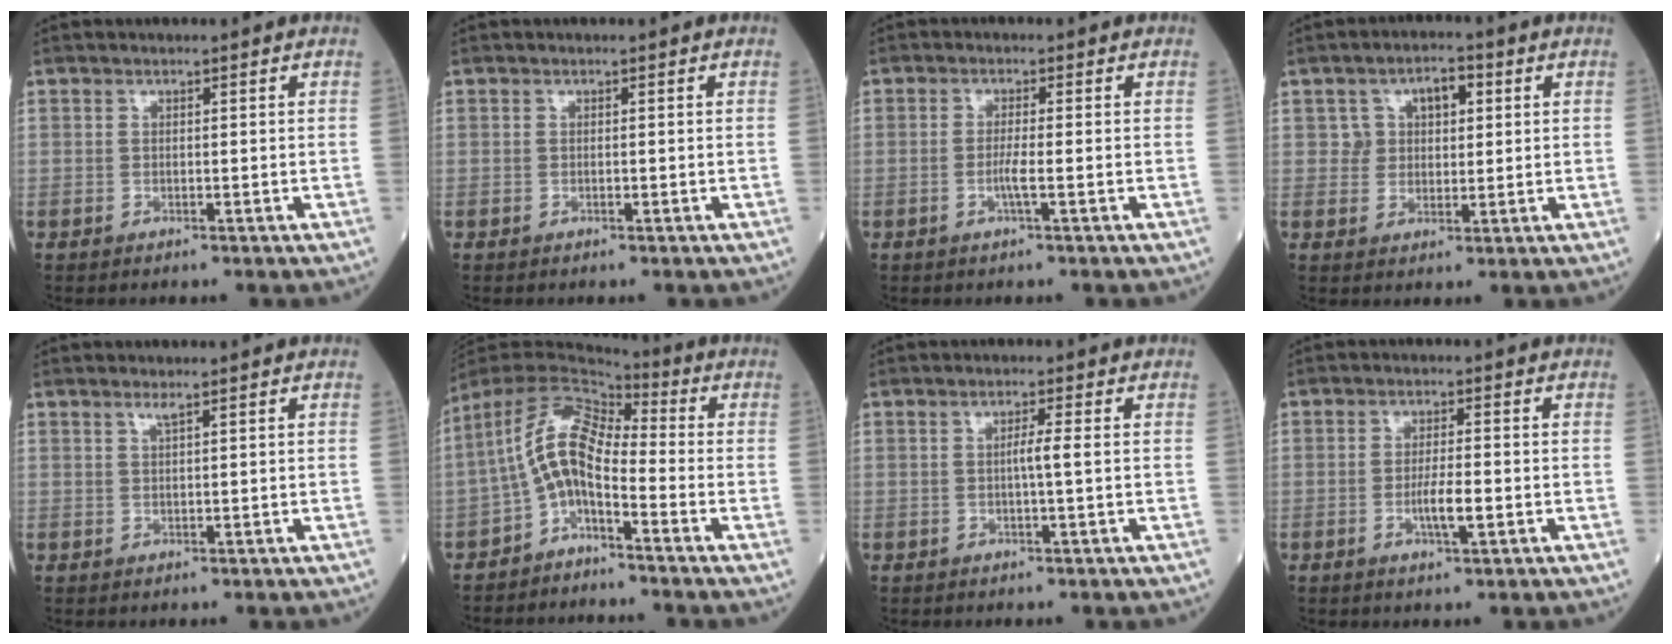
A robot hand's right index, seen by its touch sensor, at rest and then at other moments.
{"total": 0.0}
{"total": 2.4, "force": [-0.8, -0.1, 2.2], "torque": [-0.044, -0.003, -0.018]}
{"total": 5.4, "force": [2.0, 3.5, 3.5], "torque": [-0.047, 0.014, 0.033]}
{"total": 1.0, "force": [0.7, -0.2, 0.7], "torque": [-0.018, -0.002, 0.016]}
{"total": 9.2, "force": [-2.8, 3.7, 8.0], "torque": [-0.162, 0.031, -0.056]}
{"total": 2.0, "force": [-0.1, -0.4, 2.0], "torque": [-0.036, 0.000, -0.003]}
{"total": 4.0, "force": [-1.2, 0.6, 3.8], "torque": [-0.067, -0.002, -0.021]}